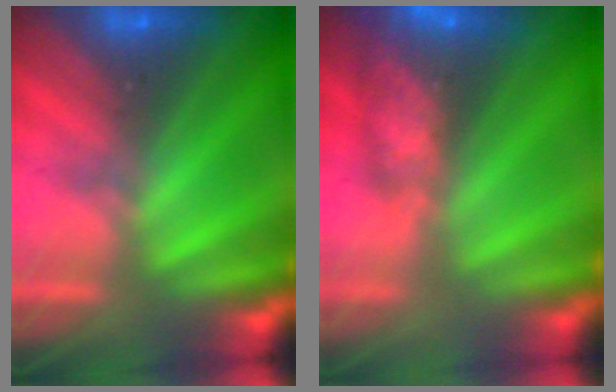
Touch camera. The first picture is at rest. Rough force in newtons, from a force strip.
{"total": 9.8}